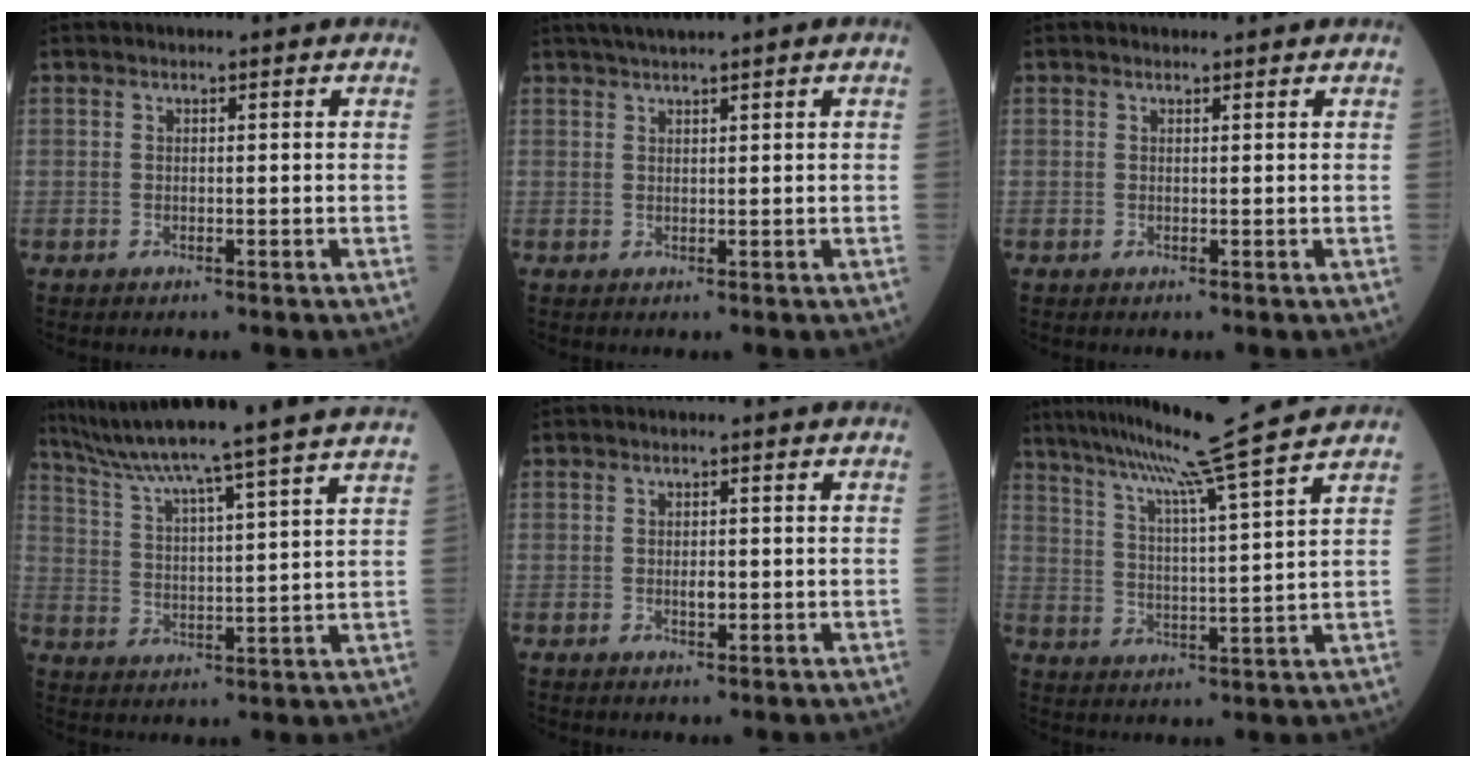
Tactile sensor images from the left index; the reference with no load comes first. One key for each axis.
{"total": 3.5, "fx": 2.8, "fy": -0.5, "fz": 2.0, "tx": -0.034, "ty": 0.018, "tz": 0.052}
{"total": 1.2, "fx": 1.1, "fy": 0.2, "fz": 0.3, "tx": -0.007, "ty": 0.006, "tz": 0.016}
{"total": 23.1, "fx": 20.4, "fy": -2.7, "fz": 10.4, "tx": -0.177, "ty": -0.031, "tz": 0.286}
{"total": 1.1, "fx": -0.1, "fy": 0.5, "fz": 1.0, "tx": -0.016, "ty": -0.002, "tz": 0.000}
{"total": 15.4, "fx": 13.2, "fy": -2.9, "fz": 7.5, "tx": -0.133, "ty": -0.011, "tz": 0.197}